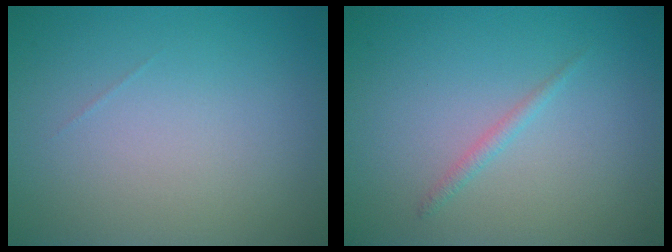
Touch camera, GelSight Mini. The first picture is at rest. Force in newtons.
{"total": 0.9, "press": 0.9, "slide": 0.1}